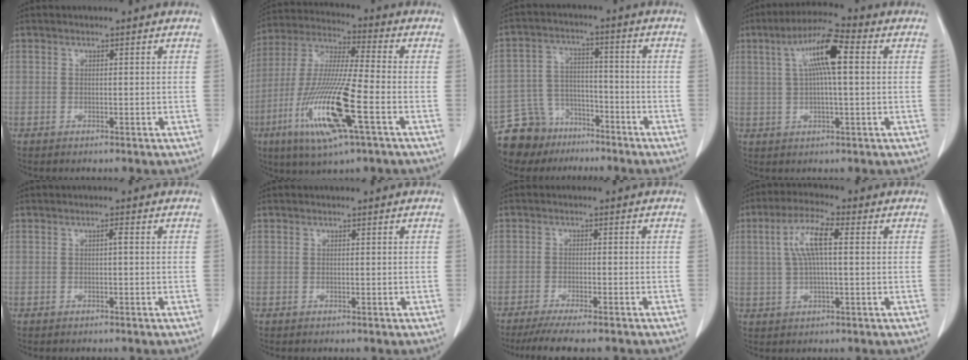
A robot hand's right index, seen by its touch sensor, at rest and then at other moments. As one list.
[{"total": 17.3, "force": [-6.3, 1.2, 16.1], "torque": [-0.335, -0.023, -0.118]}, {"total": 9.7, "force": [-7.5, 6.1, 0.7], "torque": [-0.021, 0.035, -0.125]}, {"total": 9.2, "force": [2.2, 1.1, 8.9], "torque": [-0.166, 0.021, 0.036]}, {"total": 0.7, "force": [0.0, 0.1, 0.7], "torque": [-0.012, 0.001, 0.000]}, {"total": 0.0}, {"total": 9.5, "force": [-8.1, 0.7, 4.9], "torque": [-0.062, -0.017, -0.123]}, {"total": 7.3, "force": [1.5, 1.4, 7.0], "torque": [-0.145, 0.015, 0.028]}]